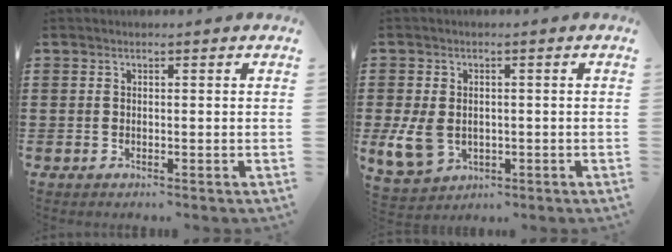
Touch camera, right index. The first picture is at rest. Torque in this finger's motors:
{"motor_torque": [1.10, 1.04, 0.42, 0.12]}